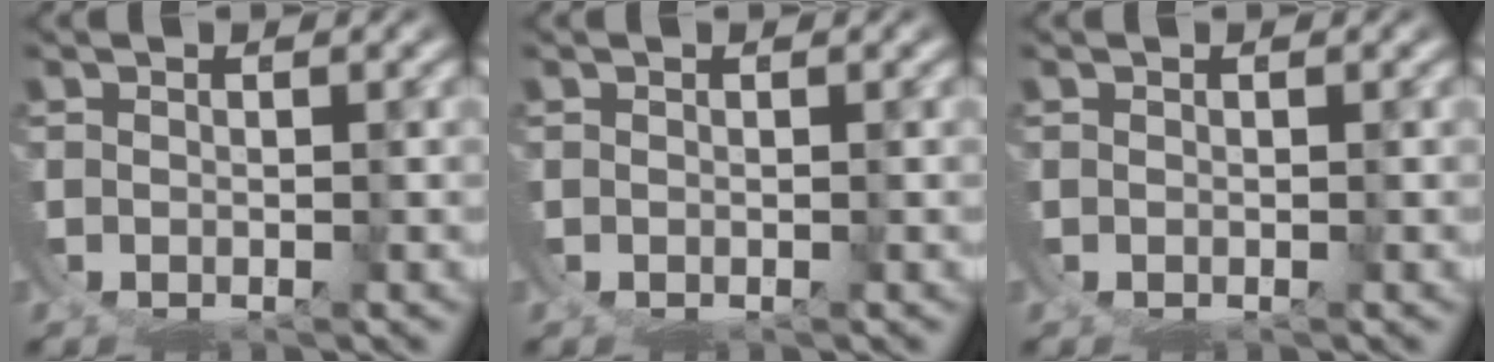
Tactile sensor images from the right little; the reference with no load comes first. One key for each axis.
{"total": 0.0}
{"total": 0.0}